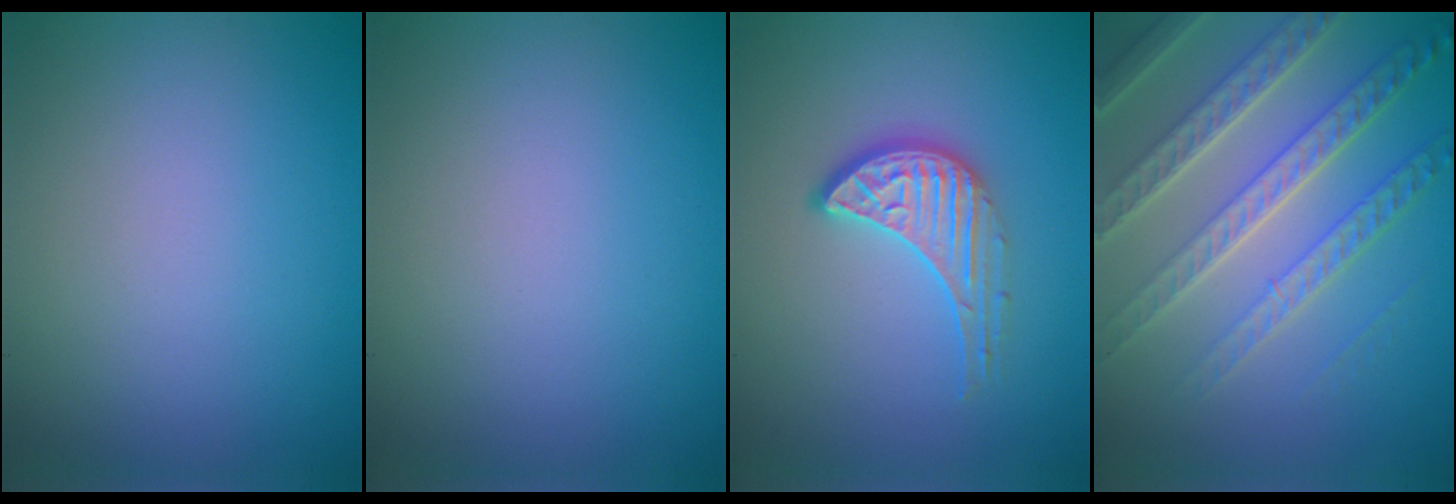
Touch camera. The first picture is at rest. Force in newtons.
{"total": 0.0}
{"total": 3.3, "press": 2.9, "slide": 1.4}
{"total": 8.0, "press": 5.4, "slide": 5.9}